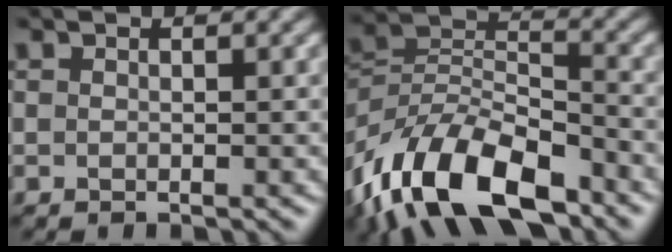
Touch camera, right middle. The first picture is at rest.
{"total": 13.3, "force": [-8.3, 6.4, 8.2], "torque": [-0.157, 0.006, -0.167]}